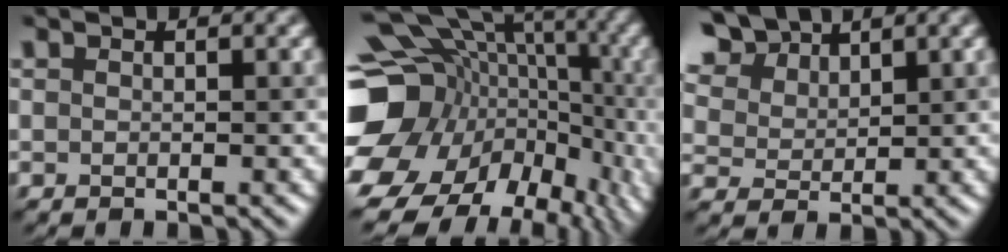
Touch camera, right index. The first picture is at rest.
{"total": 14.8, "force": [-0.9, 12.7, 7.6], "torque": [-0.157, 0.007, -0.008]}
{"total": 7.3, "force": [5.8, 3.8, 2.3], "torque": [-0.092, 0.025, 0.117]}